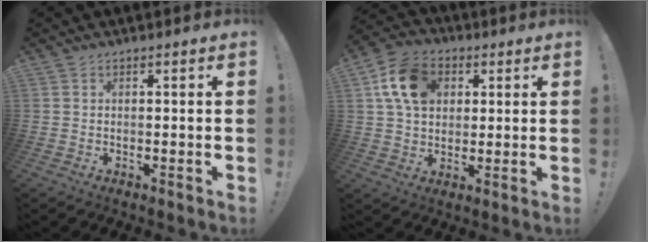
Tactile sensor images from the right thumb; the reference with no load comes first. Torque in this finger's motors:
{"motor_torque": [-0.12, 1.36, 0.92, -0.01, 0.09]}